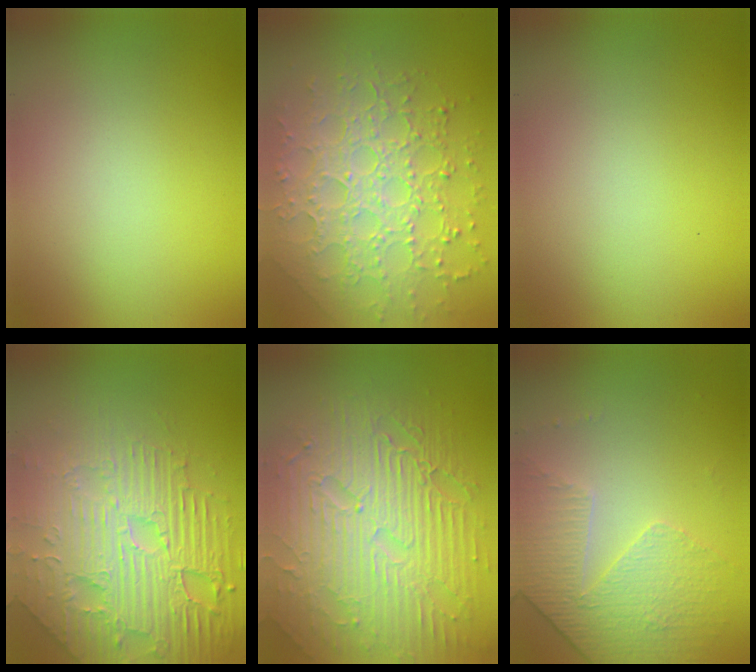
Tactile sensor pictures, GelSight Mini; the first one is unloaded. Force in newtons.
{"total": 7.5, "press": 5.4, "slide": 5.2}
{"total": 0.0}
{"total": 7.9, "press": 6.1, "slide": 5.0}
{"total": 10.0, "press": 6.5, "slide": 7.6}
{"total": 4.7, "press": 3.3, "slide": 3.4}